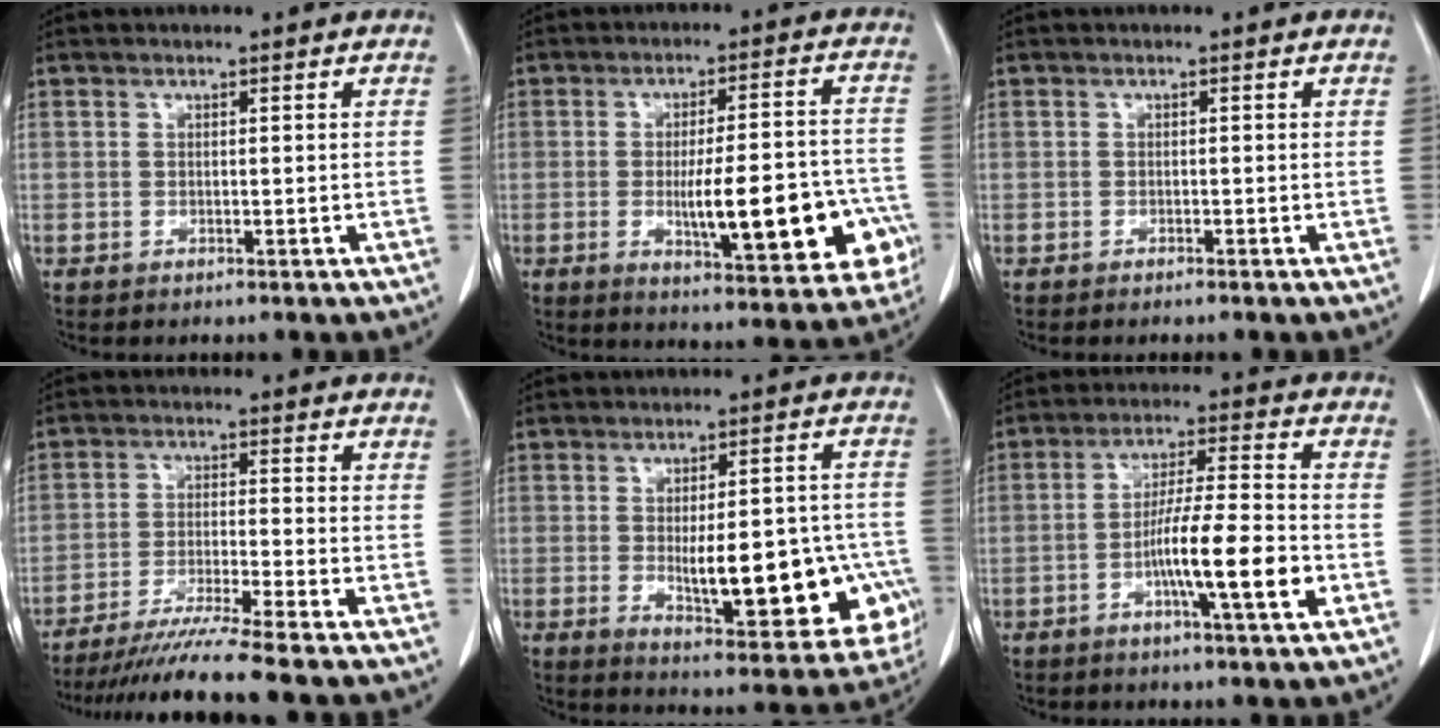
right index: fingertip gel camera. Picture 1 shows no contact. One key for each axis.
{"total": 16.5, "fx": -4.3, "fy": 3.7, "fz": 15.5, "tx": -0.187, "ty": 0.017, "tz": -0.045}
{"total": 0.6, "fx": -0.5, "fy": -0.1, "fz": 0.3, "tx": -0.007, "ty": 0.000, "tz": -0.009}
{"total": 10.5, "fx": -8.8, "fy": -2.3, "fz": 5.2, "tx": -0.075, "ty": -0.033, "tz": -0.147}
{"total": 18.1, "fx": -3.7, "fy": 6.3, "fz": 16.6, "tx": -0.157, "ty": 0.020, "tz": -0.018}
{"total": 11.2, "fx": -3.4, "fy": 0.3, "fz": 10.7, "tx": -0.183, "ty": -0.004, "tz": -0.059}